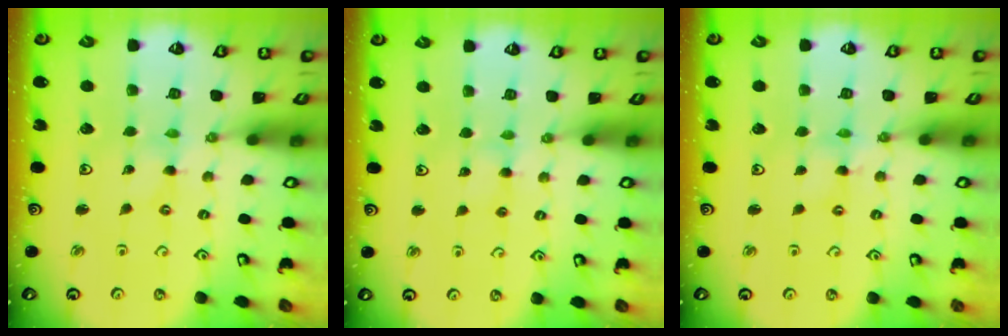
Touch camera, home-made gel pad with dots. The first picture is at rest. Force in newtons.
{"total": 2.9, "press": 2.9, "slide": 0.3}
{"total": 2.0, "press": 2.0, "slide": 0.3}